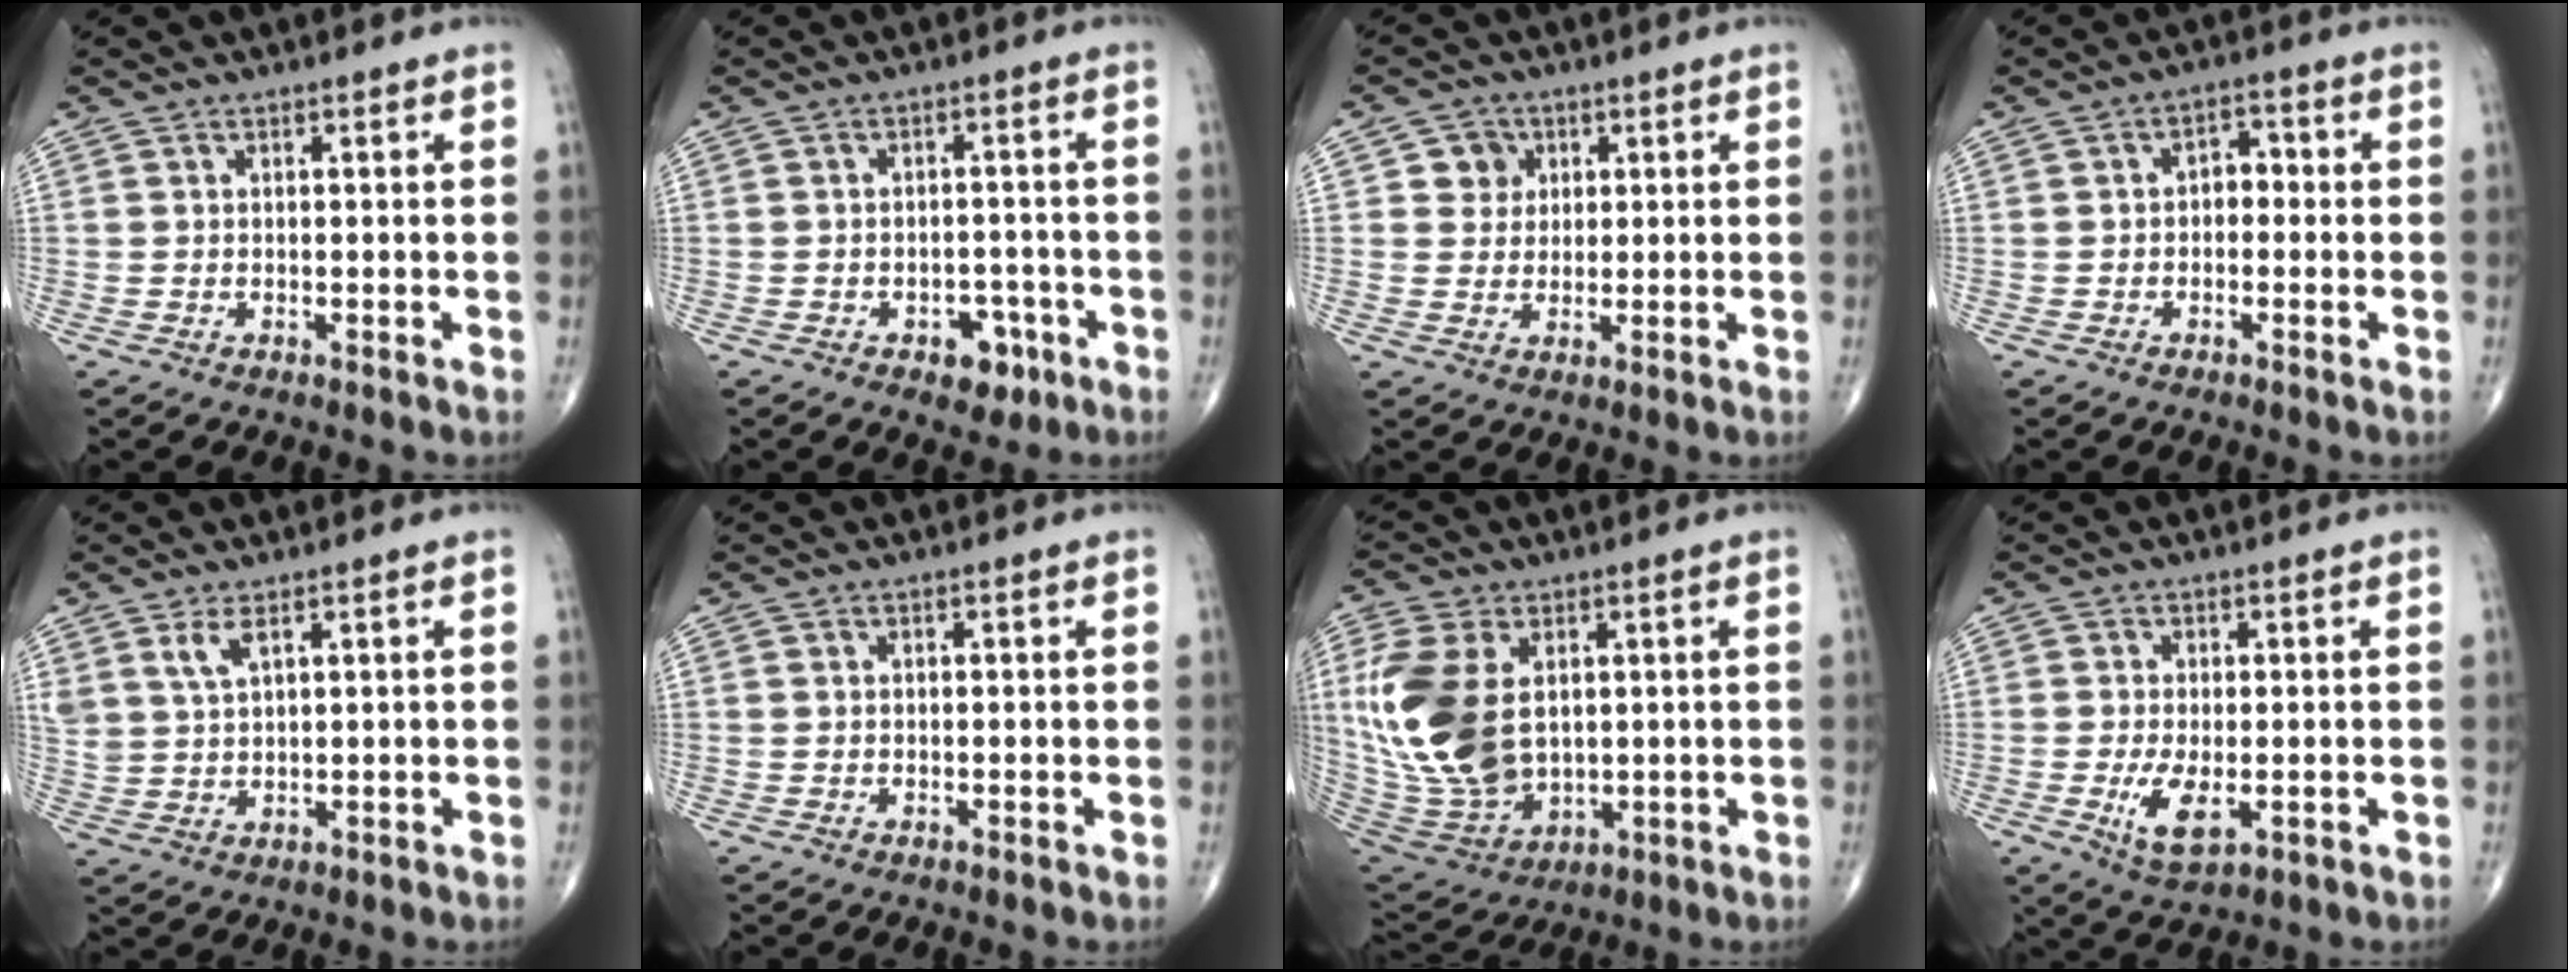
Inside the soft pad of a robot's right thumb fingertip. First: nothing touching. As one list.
[{"total": 5.3, "force": [-2.7, 3.4, 3.0], "torque": [-0.013, 0.021, -0.033]}, {"total": 4.4, "force": [1.4, 4.0, 0.9], "torque": [0.012, 0.000, 0.018]}, {"total": 3.6, "force": [-0.3, 2.5, 2.6], "torque": [-0.021, 0.016, -0.015]}, {"total": 4.1, "force": [2.5, 1.5, 2.9], "torque": [-0.061, -0.012, 0.057]}, {"total": 0.0}, {"total": 18.6, "force": [2.8, 11.7, 14.2], "torque": [-0.308, -0.020, 0.071]}, {"total": 6.0, "force": [-1.4, 2.6, 5.2], "torque": [-0.098, -0.013, -0.018]}]